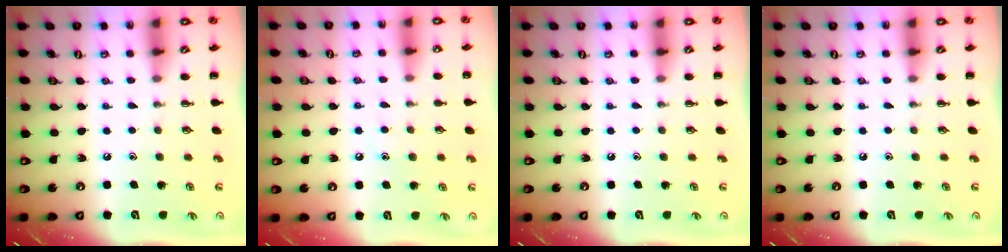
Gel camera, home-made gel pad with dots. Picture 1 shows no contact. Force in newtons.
{"total": 6.6, "press": 6.4, "slide": 1.8}
{"total": 0.0}
{"total": 0.0}